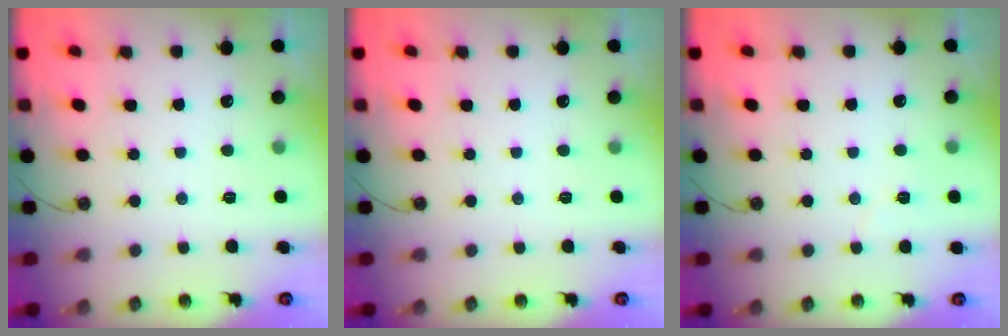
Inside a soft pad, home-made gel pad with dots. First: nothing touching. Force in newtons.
{"total": 0.0}
{"total": 4.7, "press": 3.8, "slide": 2.8}